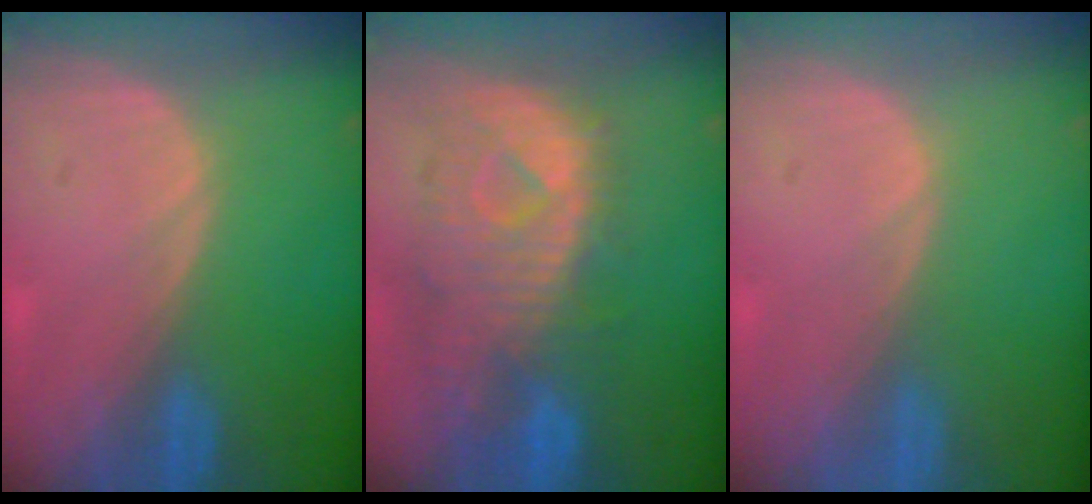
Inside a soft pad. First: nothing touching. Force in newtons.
{"total": 10.9, "press": 9.7, "slide": 5.0}
{"total": 0.0}